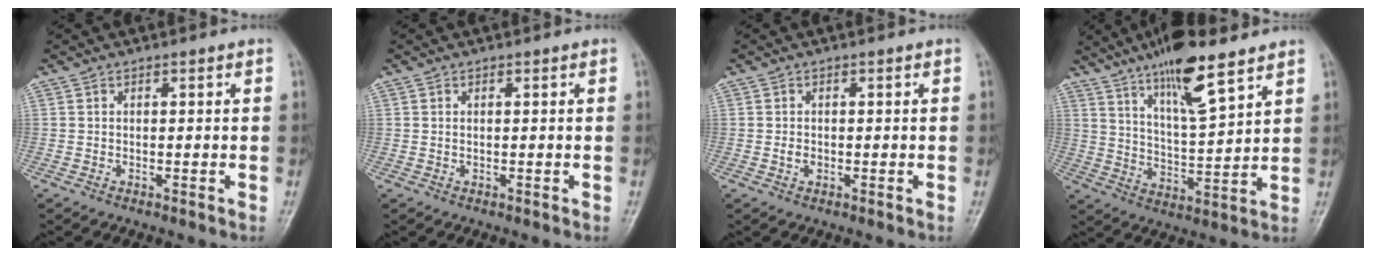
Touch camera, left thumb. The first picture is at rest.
{"total": 0.6, "force": [0.1, 0.3, 0.6], "torque": [-0.018, 0.007, 0.005]}
{"total": 1.5, "force": [-0.3, 1.1, 1.0], "torque": [-0.014, 0.003, -0.006]}
{"total": 13.9, "force": [9.2, 3.1, 9.9], "torque": [-0.159, -0.049, 0.165]}